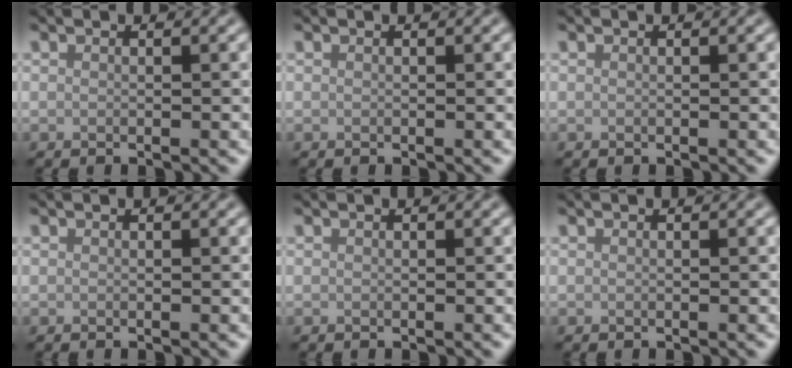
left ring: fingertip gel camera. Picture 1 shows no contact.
{"total": 0.0}
{"total": 0.0}
{"total": 0.0}
{"total": 0.0}
{"total": 0.0}